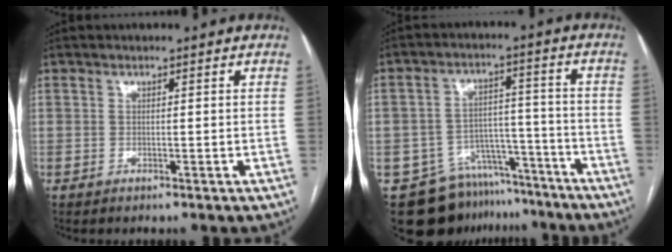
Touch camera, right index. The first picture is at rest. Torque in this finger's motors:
{"motor_torque": [-0.52, 0.04, -1.05, -0.21]}